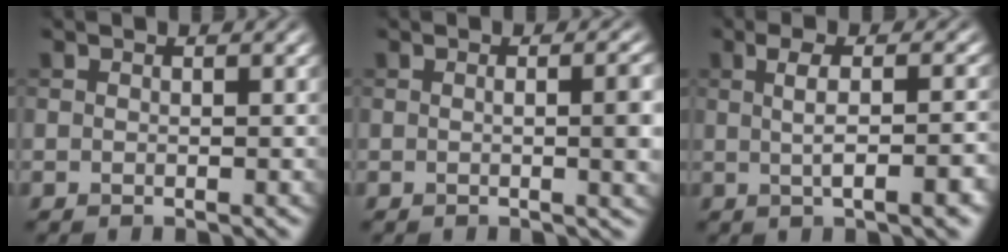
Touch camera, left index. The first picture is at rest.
{"total": 4.3, "force": [0.0, 1.4, 4.1], "torque": [-0.039, 0.004, -0.001]}
{"total": 5.6, "force": [-0.3, 1.8, 5.3], "torque": [-0.059, 0.008, -0.003]}